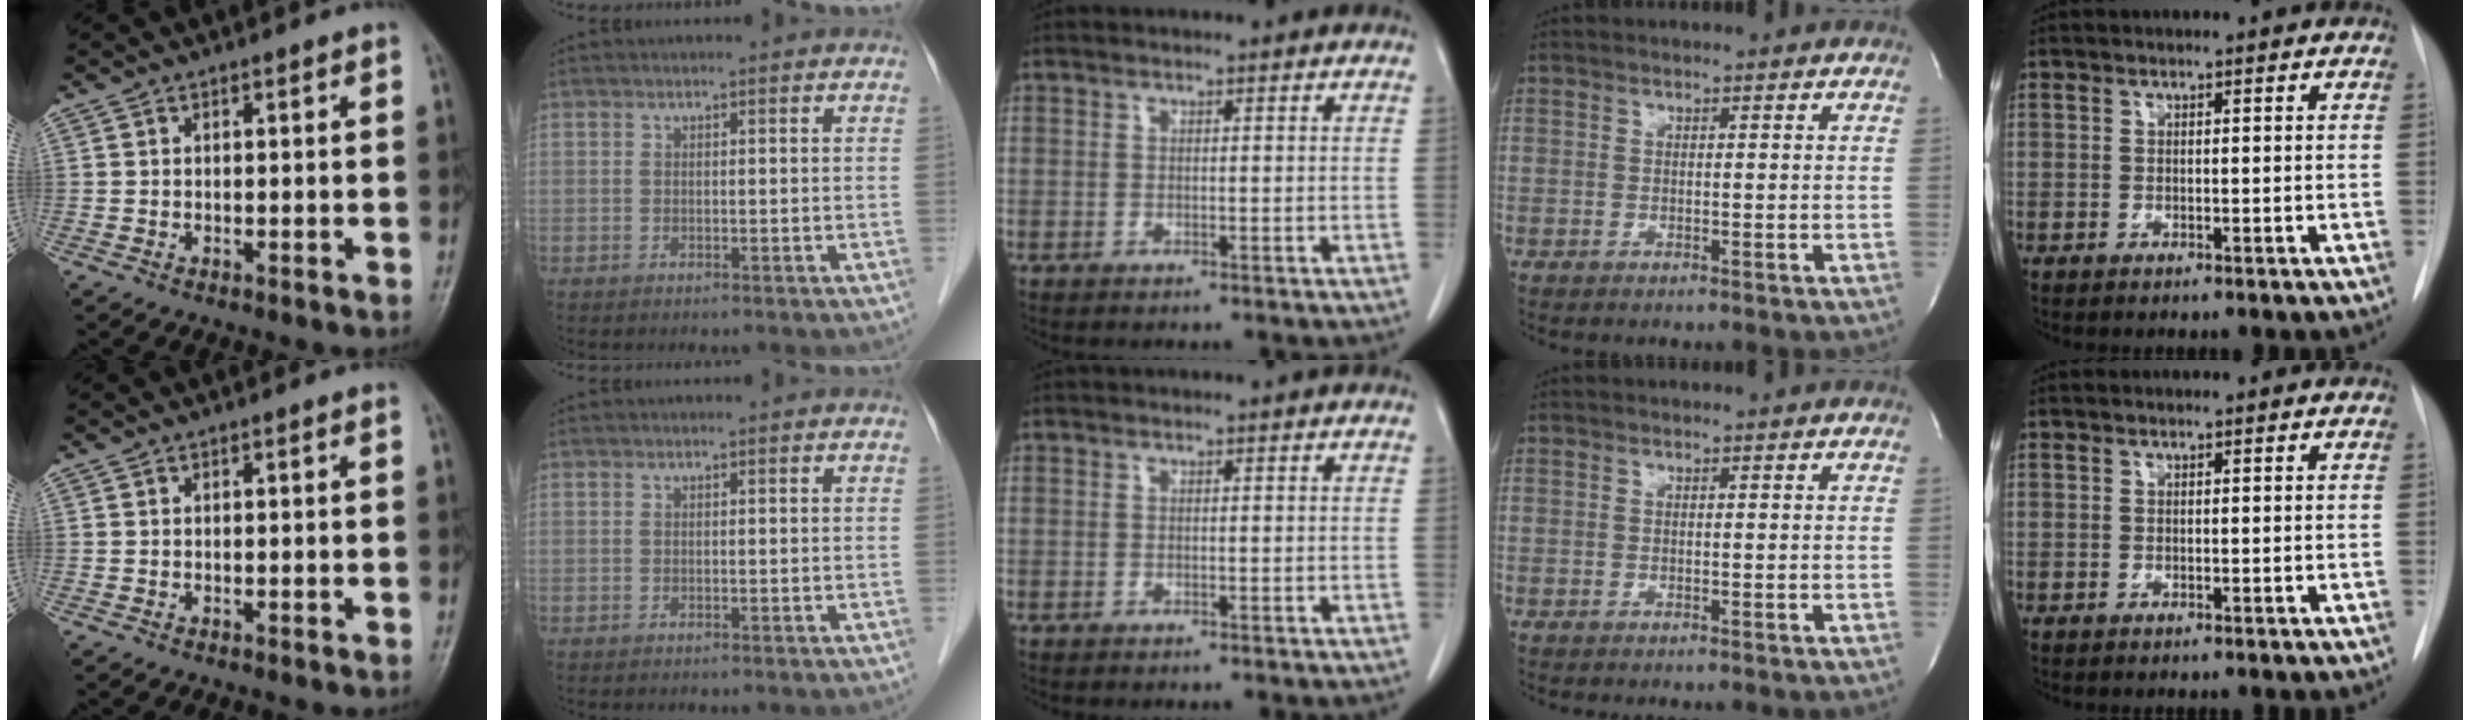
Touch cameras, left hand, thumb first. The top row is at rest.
{}